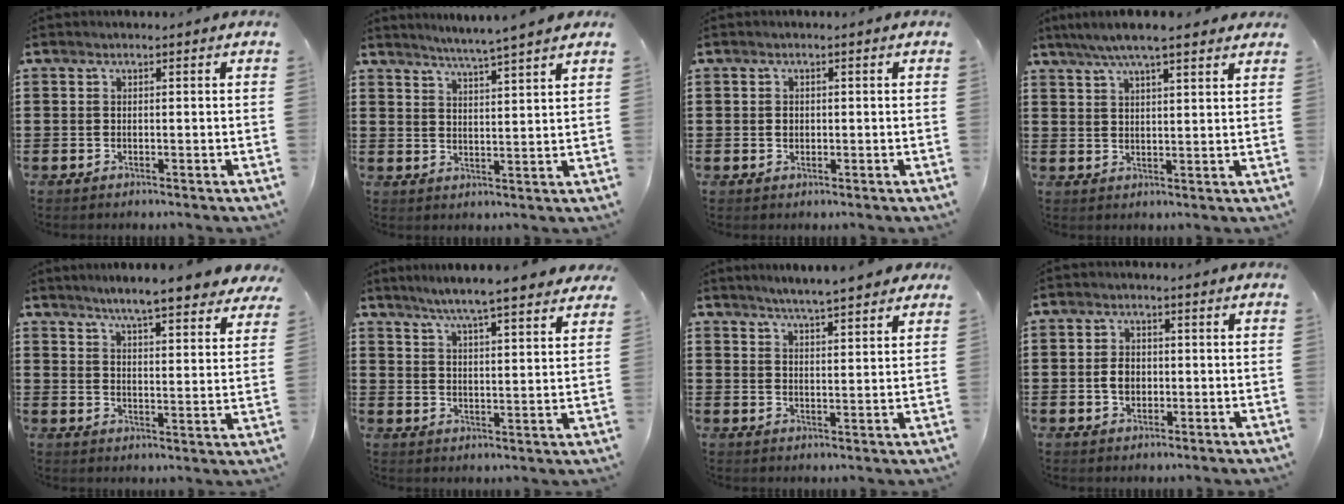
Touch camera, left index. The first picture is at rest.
{"total": 4.1, "force": [3.7, -1.2, 1.2], "torque": [-0.035, -0.020, 0.063]}
{"total": 1.0, "force": [0.1, 0.9, 0.6], "torque": [-0.015, 0.005, 0.001]}
{"total": 6.0, "force": [4.8, 0.6, 3.5], "torque": [-0.080, -0.006, 0.085]}
{"total": 6.1, "force": [5.6, -0.2, 2.5], "torque": [-0.063, -0.029, 0.094]}
{"total": 5.7, "force": [5.1, -0.3, 2.6], "torque": [-0.068, -0.024, 0.087]}
{"total": 4.1, "force": [4.0, -0.1, 1.1], "torque": [-0.037, -0.013, 0.069]}
{"total": 3.2, "force": [-0.3, 2.3, 2.1], "torque": [-0.045, 0.006, -0.008]}